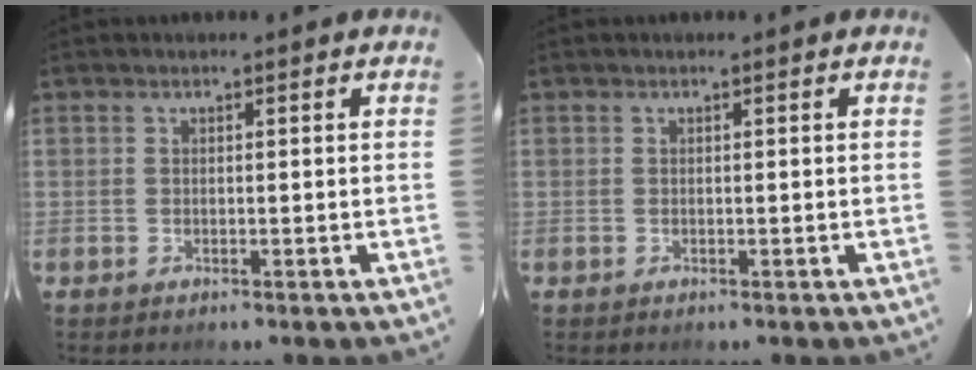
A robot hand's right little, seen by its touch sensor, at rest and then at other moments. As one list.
[{"total": 0.0}]